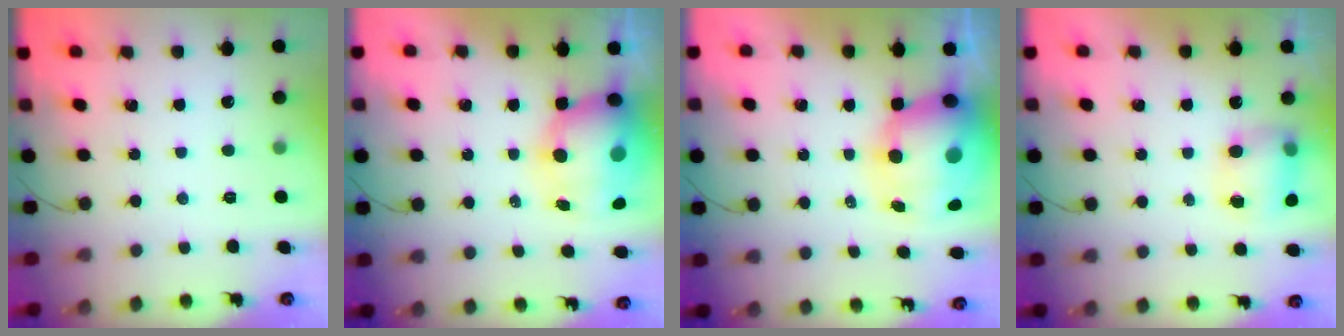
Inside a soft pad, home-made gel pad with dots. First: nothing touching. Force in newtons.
{"total": 13.3, "press": 13.0, "slide": 2.7}
{"total": 16.2, "press": 15.6, "slide": 4.3}
{"total": 7.7, "press": 7.6, "slide": 0.7}